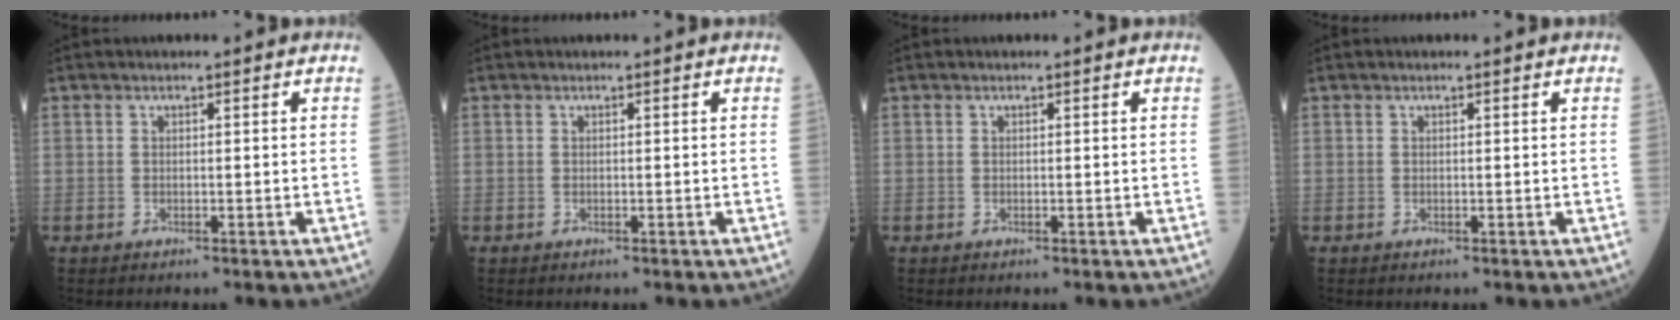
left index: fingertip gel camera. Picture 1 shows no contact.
{"total": 0.0}
{"total": 0.0}
{"total": 0.0}